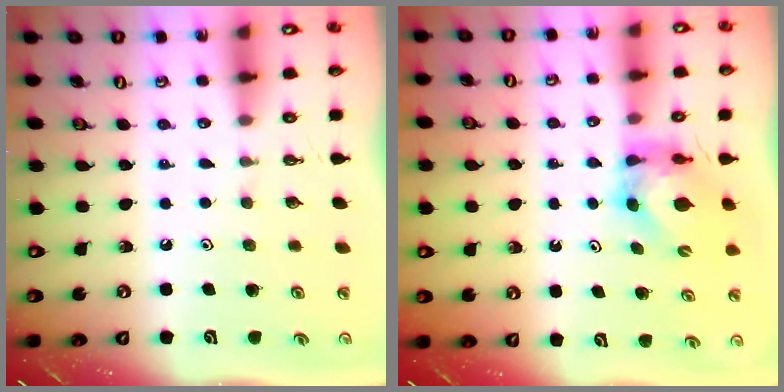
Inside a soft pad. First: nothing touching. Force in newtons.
{"total": 5.6, "press": 5.6, "slide": 0.4}